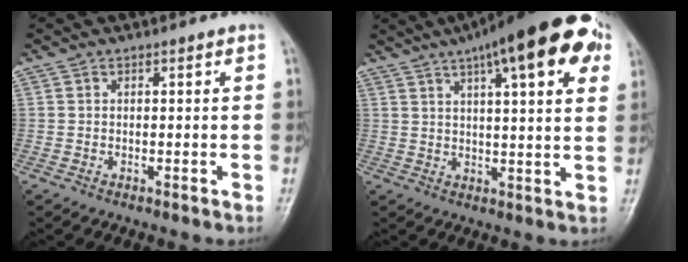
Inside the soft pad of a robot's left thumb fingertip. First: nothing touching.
{"total": 20.8, "force": [10.5, 5.8, 17.0], "torque": [-0.230, 0.007, 0.142]}